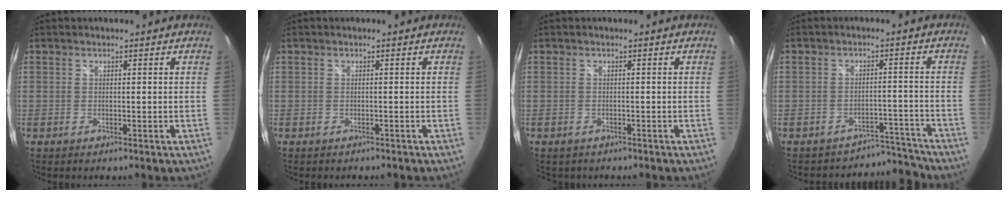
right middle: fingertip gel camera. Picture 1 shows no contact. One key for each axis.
{"total": 0.8, "fx": -0.8, "fy": 0.3, "fz": 0.2, "tx": -0.007, "ty": -0.002, "tz": -0.010}
{"total": 1.5, "fx": -1.1, "fy": 1.0, "fz": 0.3, "tx": -0.011, "ty": -0.004, "tz": -0.015}
{"total": 5.4, "fx": -5.1, "fy": 1.0, "fz": -1.3, "tx": 0.030, "ty": 0.030, "tz": -0.072}